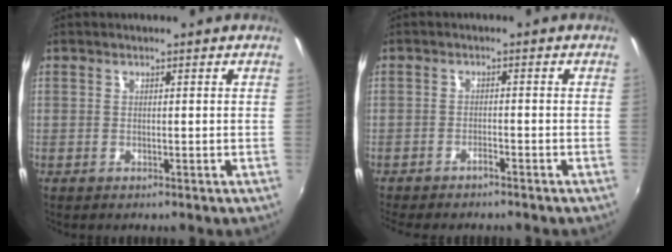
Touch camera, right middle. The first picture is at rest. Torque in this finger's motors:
{"motor_torque": [1.07, -1.07, 0.38, 0.10]}